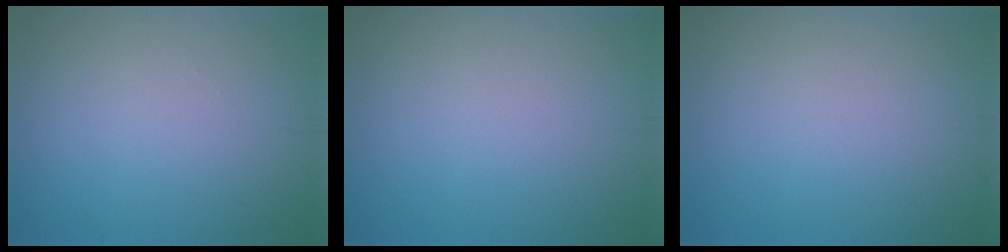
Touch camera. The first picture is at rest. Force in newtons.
{"total": 0.0}
{"total": 0.0}